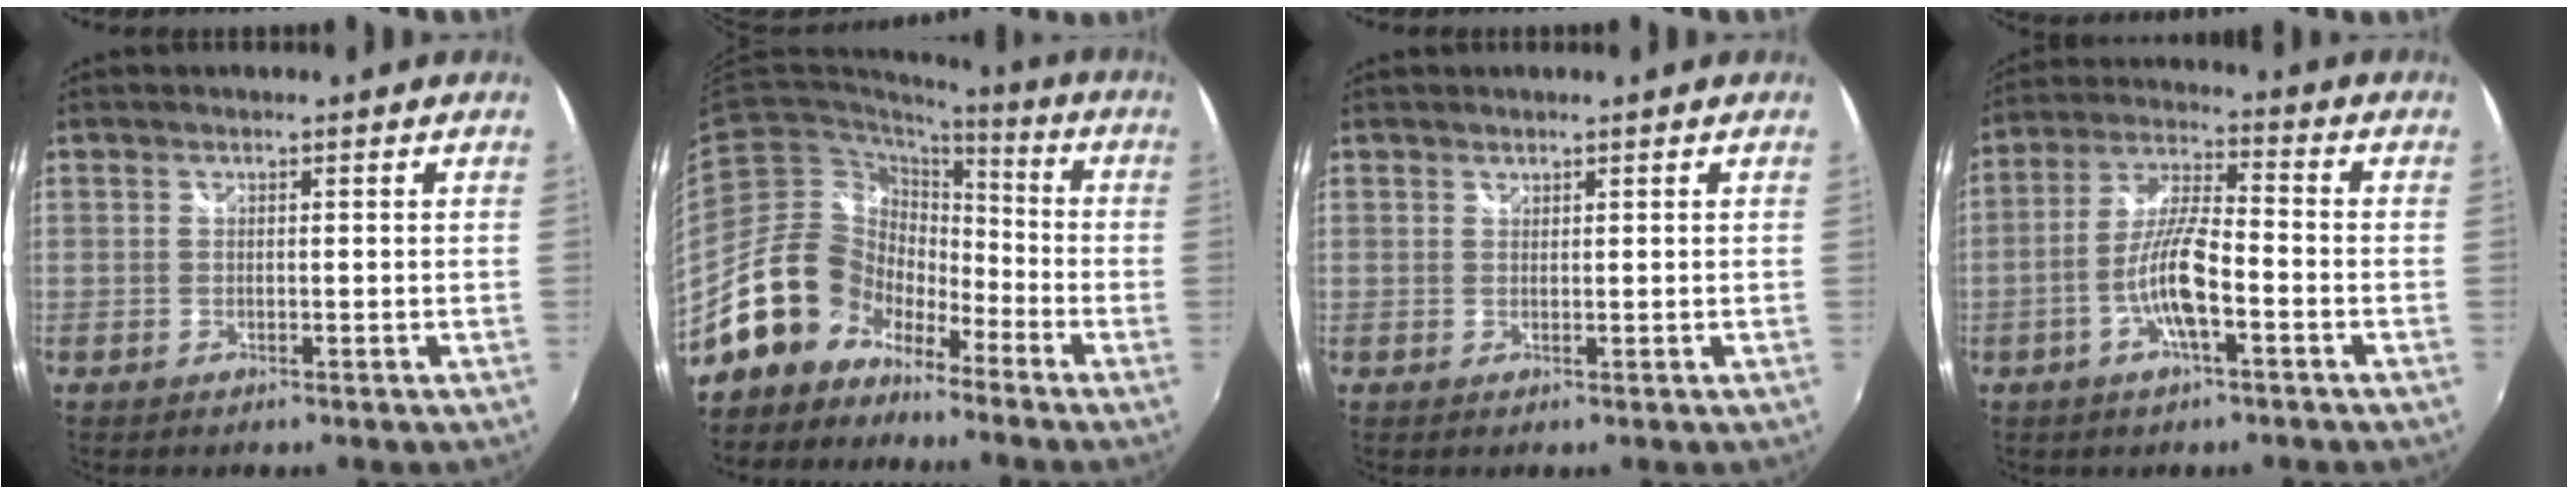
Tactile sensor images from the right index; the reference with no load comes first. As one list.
[{"total": 14.7, "force": [-10.1, 10.0, 3.9], "torque": [-0.087, 0.032, -0.184]}, {"total": 0.5, "force": [0.5, 0.2, 0.0], "torque": [0.002, 0.000, 0.009]}, {"total": 9.7, "force": [-3.8, 2.0, 8.7], "torque": [-0.181, 0.003, -0.072]}]